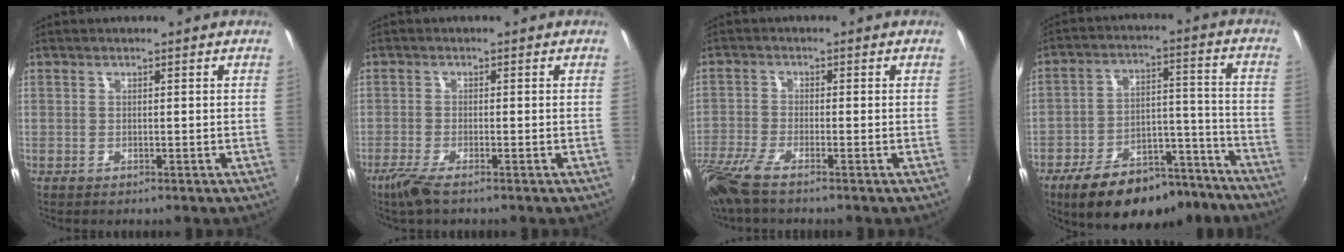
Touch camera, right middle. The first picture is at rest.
{"total": 4.0, "force": [-2.8, 0.3, 2.8], "torque": [-0.072, -0.013, -0.058]}
{"total": 7.6, "force": [-5.9, 1.0, 4.7], "torque": [-0.119, -0.032, -0.118]}
{"total": 19.9, "force": [-15.1, 8.4, 10.0], "torque": [-0.177, 0.017, -0.207]}